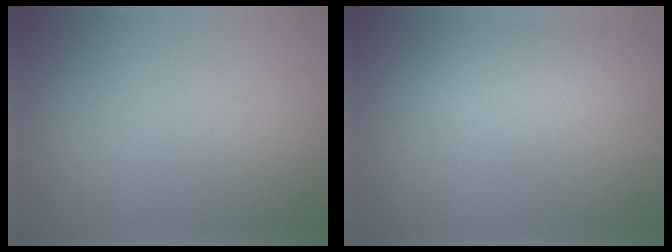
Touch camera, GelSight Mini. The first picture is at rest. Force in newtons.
{"total": 4.1, "press": 4.1, "slide": 0.2}